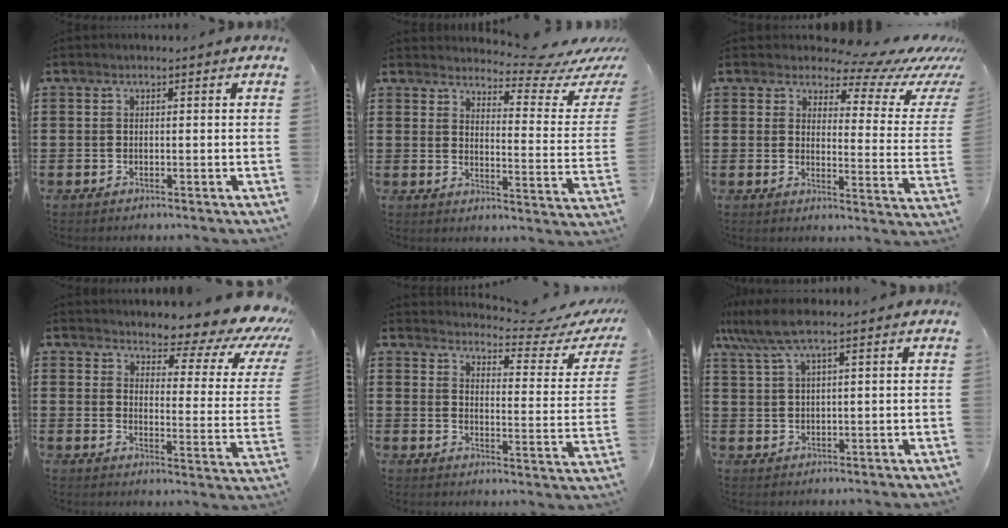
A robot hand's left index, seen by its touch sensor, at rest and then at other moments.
{"total": 6.2, "force": [5.6, 0.6, 2.6], "torque": [-0.046, -0.046, 0.089]}
{"total": 7.0, "force": [5.4, 2.4, 3.7], "torque": [-0.066, -0.039, 0.088]}
{"total": 5.9, "force": [5.0, 1.6, 2.7], "torque": [-0.048, -0.048, 0.080]}
{"total": 5.0, "force": [4.6, 0.1, 1.9], "torque": [-0.038, -0.040, 0.071]}
{"total": 5.7, "force": [3.7, 0.6, 4.3], "torque": [-0.108, -0.006, 0.061]}